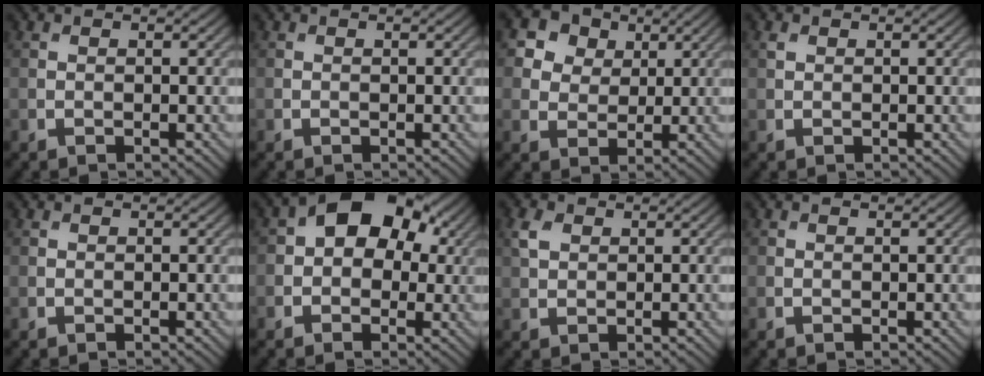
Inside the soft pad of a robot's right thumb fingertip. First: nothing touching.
{"total": 0.0}
{"total": 7.7, "force": [3.6, 6.1, 2.9], "torque": [-0.106, 0.006, 0.067]}
{"total": 0.7, "force": [0.4, 0.5, 0.3], "torque": [-0.008, -0.001, 0.008]}
{"total": 0.0}
{"total": 10.3, "force": [2.1, 7.3, 7.0], "torque": [-0.087, 0.031, 0.006]}
{"total": 2.4, "force": [1.0, 1.7, 1.3], "torque": [-0.032, 0.004, 0.020]}
{"total": 0.0}